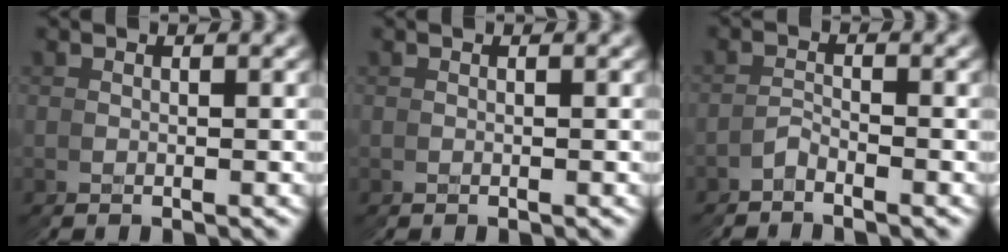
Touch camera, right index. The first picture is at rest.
{"total": 0.0}
{"total": 2.8, "force": [-2.0, -0.3, -2.0], "torque": [0.033, 0.001, -0.040]}